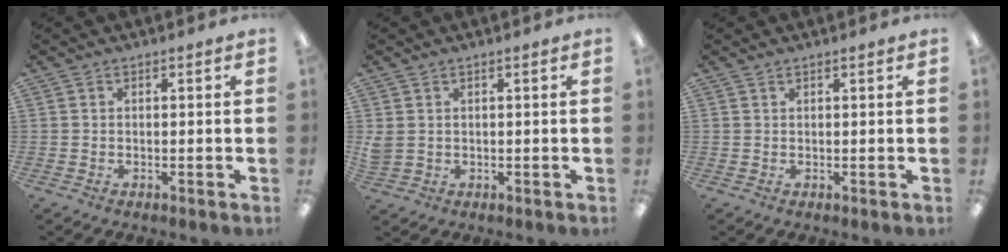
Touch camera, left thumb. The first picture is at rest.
{"total": 2.3, "force": [0.8, 1.8, 1.2], "torque": [-0.025, 0.003, 0.016]}
{"total": 0.6, "force": [0.5, 0.1, 0.3], "torque": [-0.006, 0.002, 0.009]}